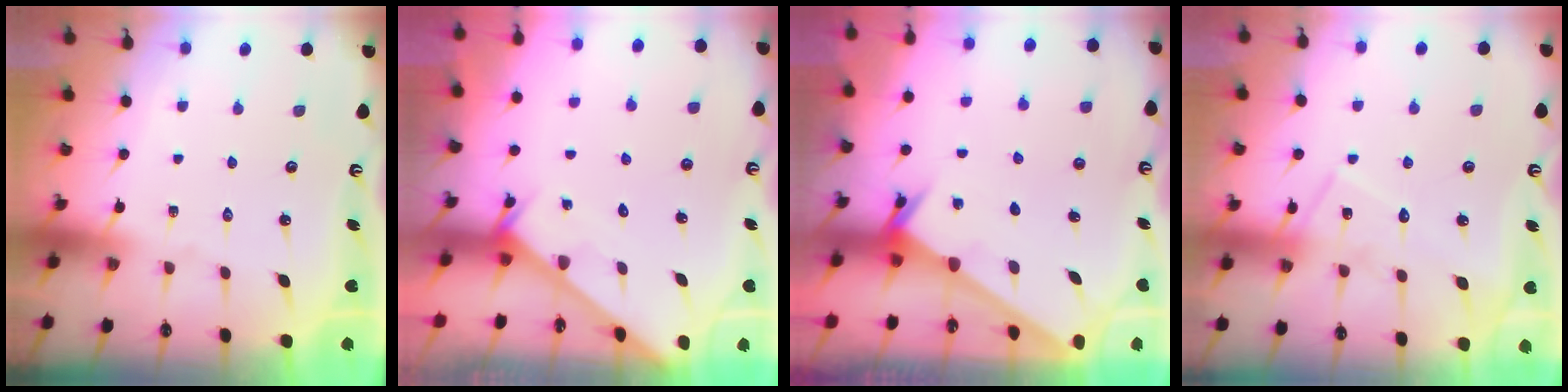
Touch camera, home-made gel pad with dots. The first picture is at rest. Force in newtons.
{"total": 2.0, "press": 2.0, "slide": 0.1}
{"total": 2.6, "press": 2.6, "slide": 0.2}
{"total": 11.9, "press": 11.9, "slide": 0.9}